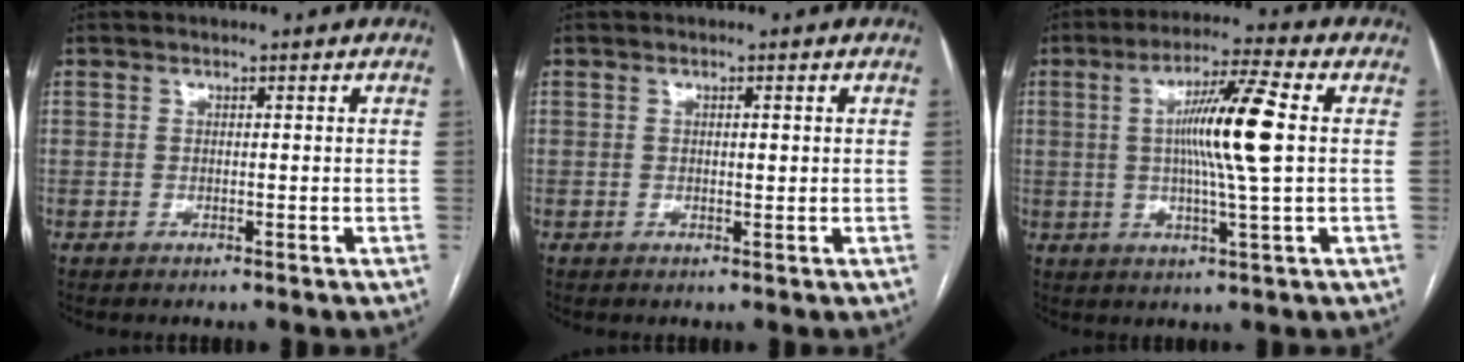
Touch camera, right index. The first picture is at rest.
{"total": 1.0, "force": [0.2, 0.3, 0.9], "torque": [-0.016, 0.000, 0.004]}
{"total": 11.2, "force": [1.2, -0.6, 11.1], "torque": [-0.199, 0.003, 0.018]}